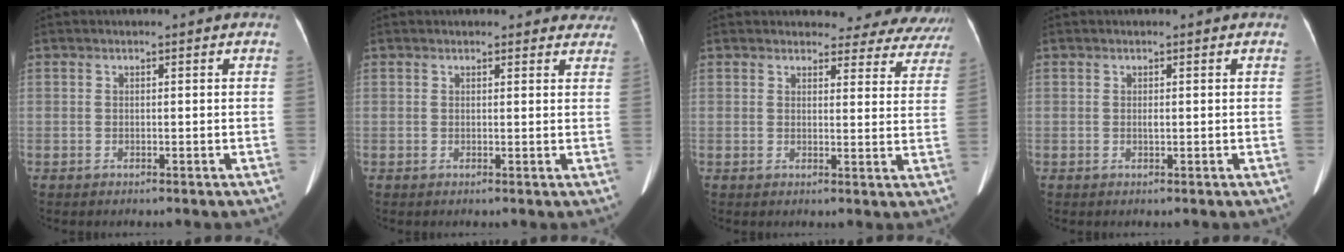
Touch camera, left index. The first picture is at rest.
{"total": 8.1, "force": [7.5, 2.6, 1.6], "torque": [0.015, -0.008, 0.061]}
{"total": 15.3, "force": [14.6, 4.2, 1.9], "torque": [0.022, -0.064, 0.132]}
{"total": 0.6, "force": [-0.4, 0.2, 0.4], "torque": [-0.013, -0.012, -0.008]}